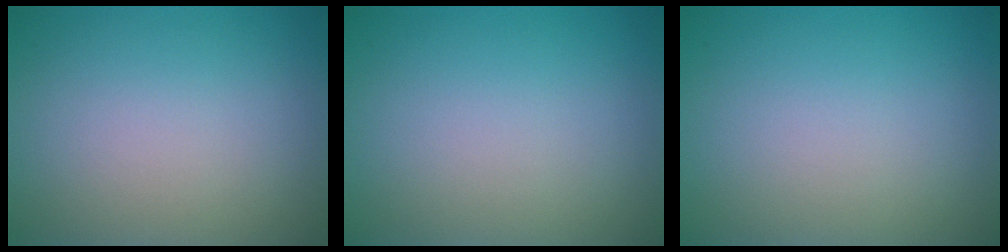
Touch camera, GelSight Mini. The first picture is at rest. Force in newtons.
{"total": 0.0}
{"total": 0.0}